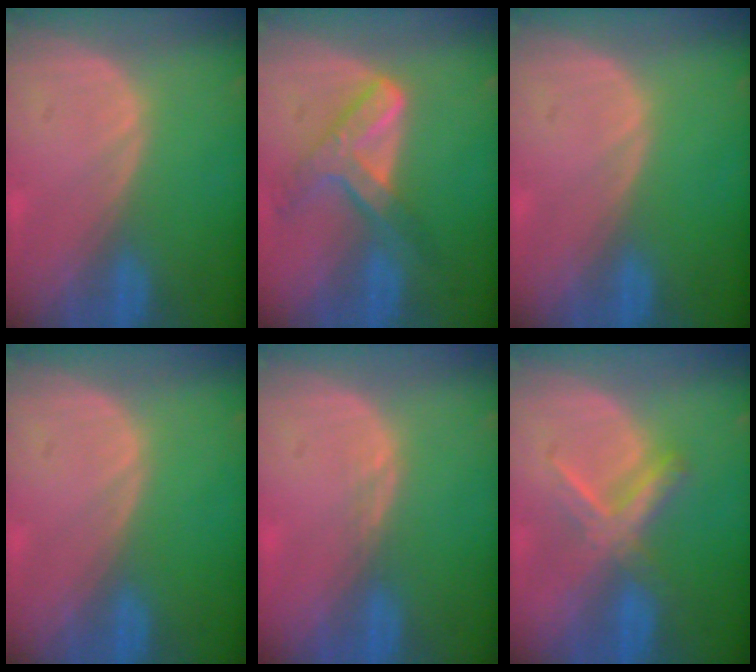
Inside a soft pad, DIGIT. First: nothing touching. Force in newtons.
{"total": 7.4, "press": 6.2, "slide": 4.0}
{"total": 0.0}
{"total": 0.0}
{"total": 1.0, "press": 0.8, "slide": 0.7}
{"total": 5.5, "press": 5.4, "slide": 1.1}